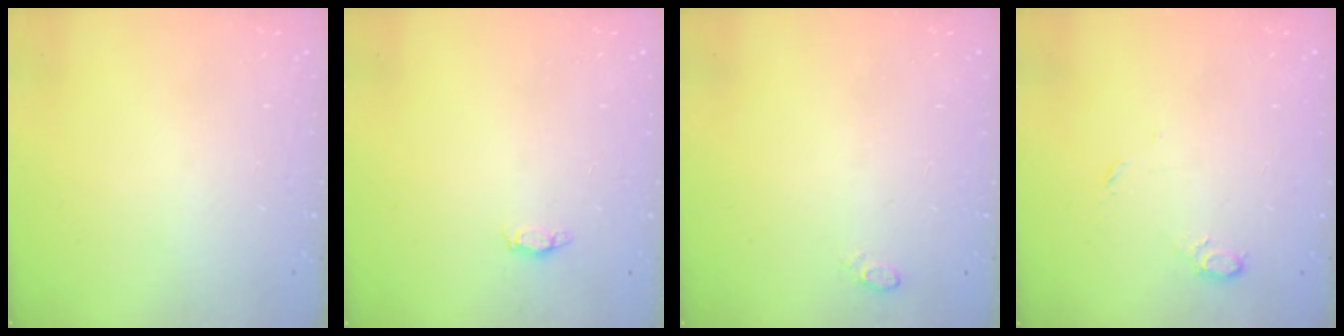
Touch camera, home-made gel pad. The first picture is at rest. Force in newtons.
{"total": 2.9, "press": 2.9, "slide": 0.4}
{"total": 4.3, "press": 4.0, "slide": 1.5}
{"total": 4.9, "press": 4.9, "slide": 0.5}